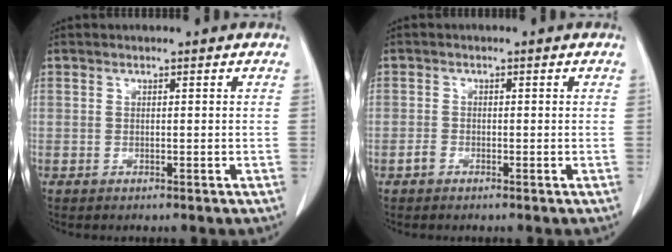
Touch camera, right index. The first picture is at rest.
{"total": 1.1, "force": [-0.7, 0.9, 0.2], "torque": [-0.006, 0.003, -0.015]}